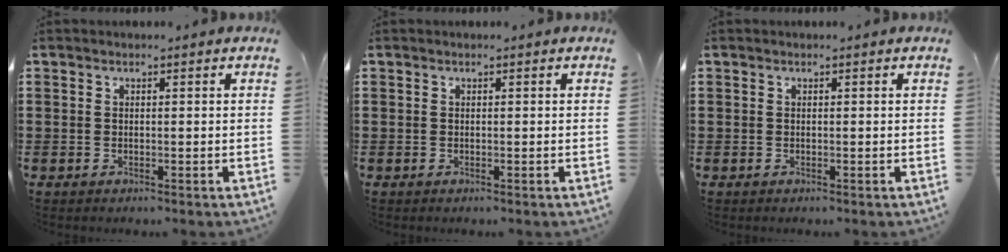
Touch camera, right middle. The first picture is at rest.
{"total": 0.0}
{"total": 0.0}